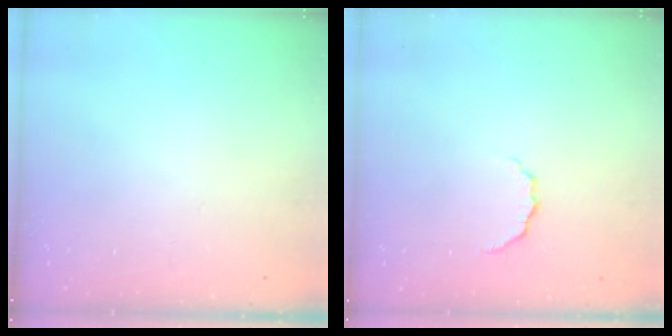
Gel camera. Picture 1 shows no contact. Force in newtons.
{"total": 4.9, "press": 4.8, "slide": 1.3}